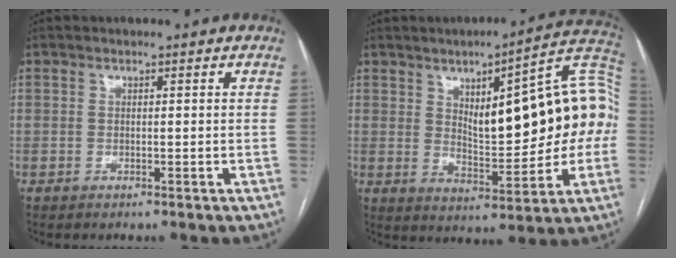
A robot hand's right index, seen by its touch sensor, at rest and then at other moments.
{"total": 20.1, "force": [2.3, 5.7, 19.1], "torque": [-0.268, 0.032, 0.037]}